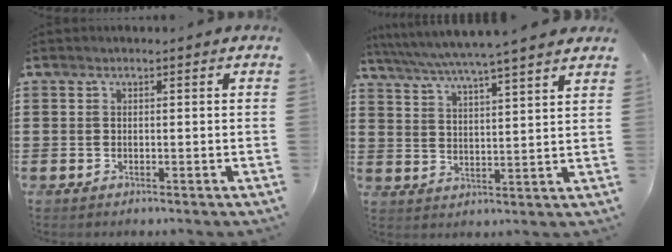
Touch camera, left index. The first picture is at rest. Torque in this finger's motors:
{"motor_torque": [1.25, -0.89, 1.05, 0.21]}